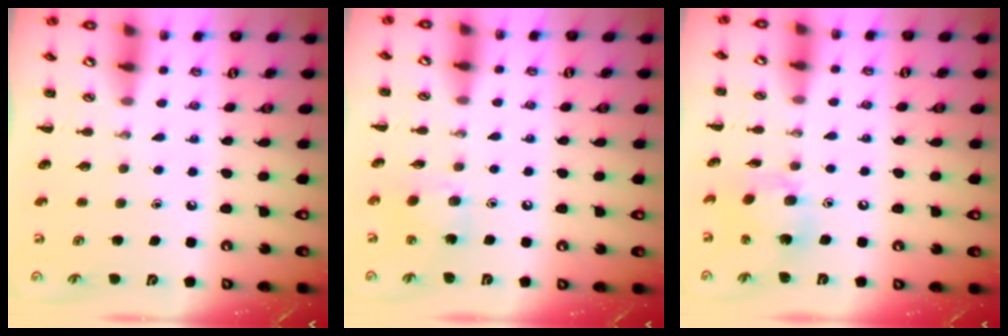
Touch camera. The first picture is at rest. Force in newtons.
{"total": 8.9, "press": 8.6, "slide": 2.2}
{"total": 8.2, "press": 8.0, "slide": 1.4}